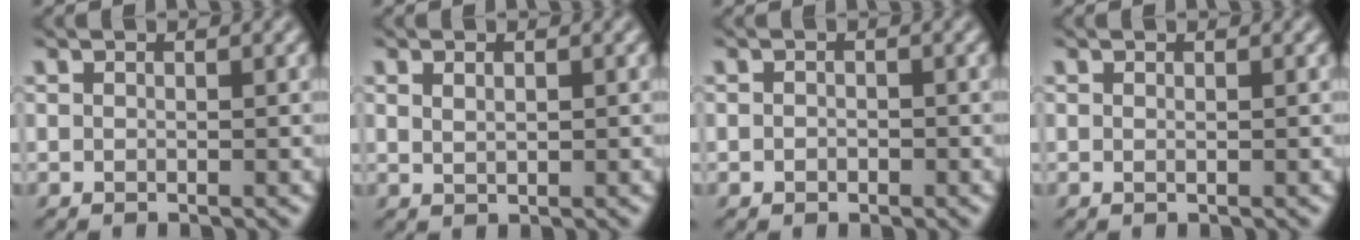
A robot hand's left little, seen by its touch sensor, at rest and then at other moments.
{"total": 1.0, "force": [0.3, 0.5, 0.8], "torque": [-0.017, 0.000, 0.010]}
{"total": 0.9, "force": [-0.3, 0.7, 0.4], "torque": [-0.004, -0.003, -0.009]}
{"total": 0.0}